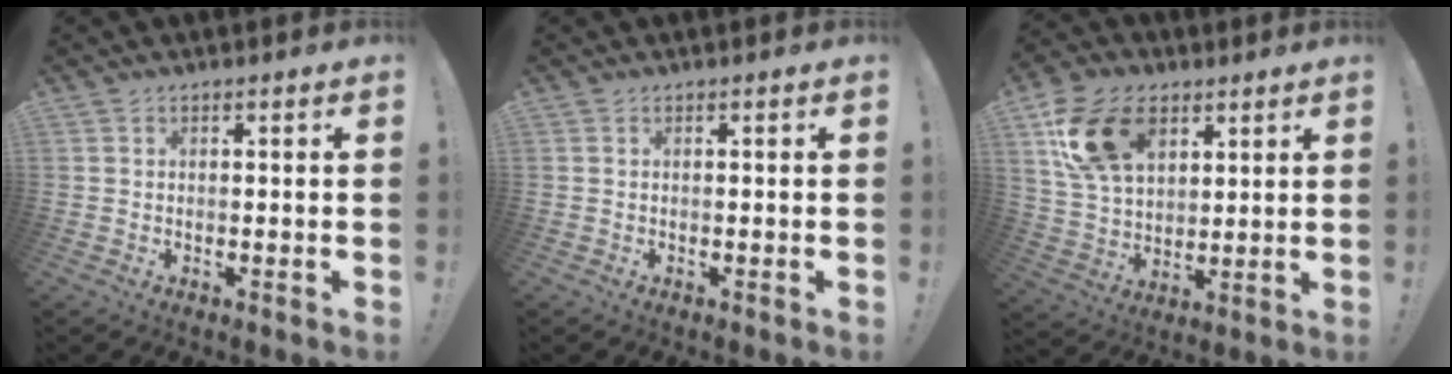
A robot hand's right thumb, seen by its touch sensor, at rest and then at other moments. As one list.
[{"total": 0.0}, {"total": 18.0, "force": [7.8, 12.0, 10.8], "torque": [-0.187, -0.020, 0.153]}]